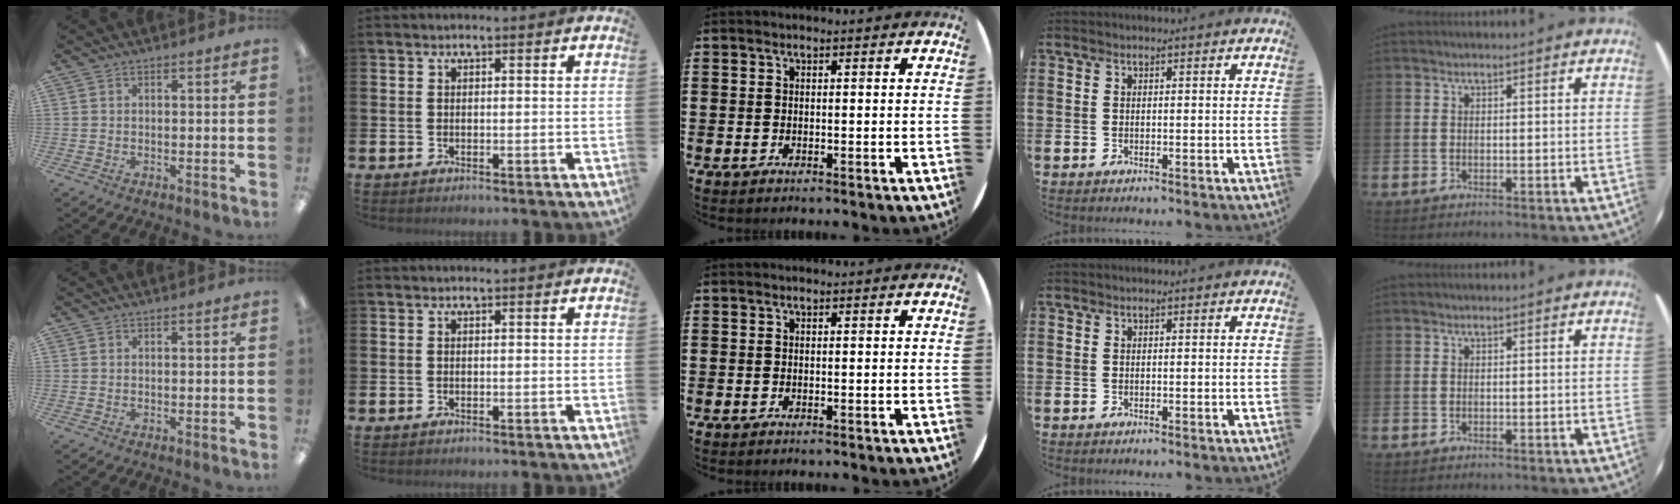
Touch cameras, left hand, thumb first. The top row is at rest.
{}